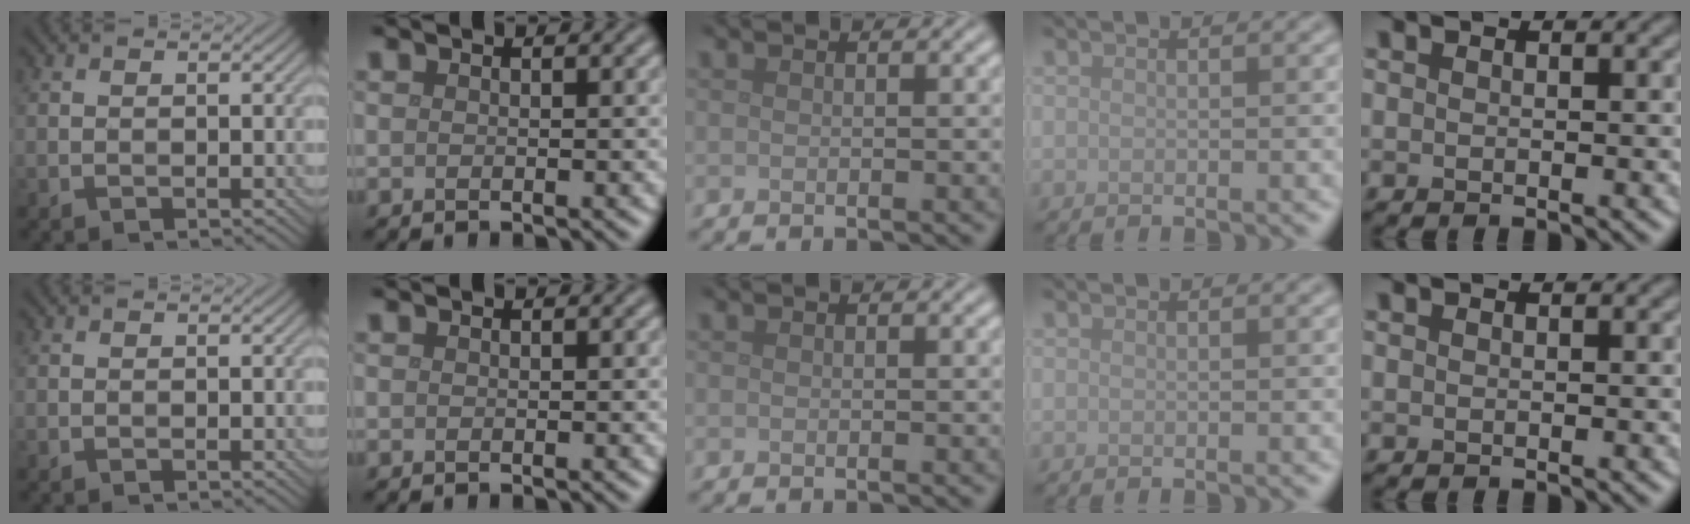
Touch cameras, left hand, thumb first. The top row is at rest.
{}